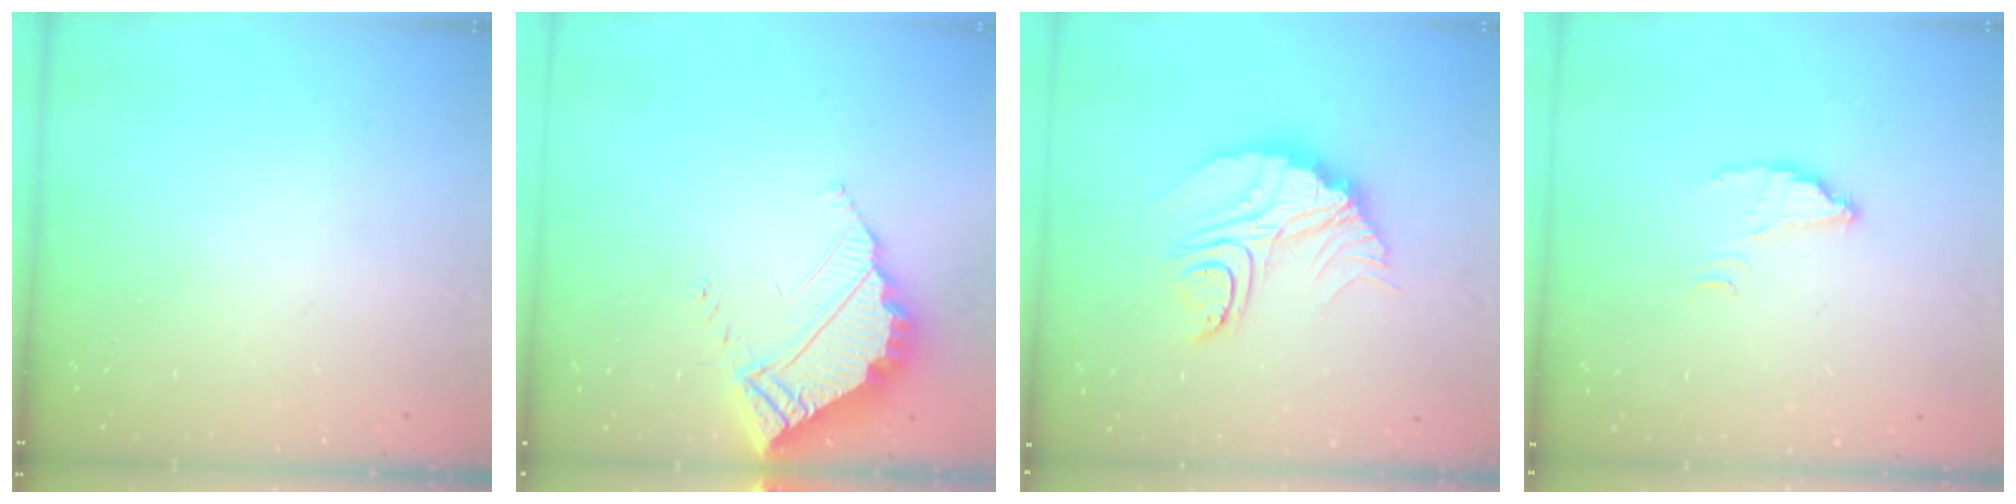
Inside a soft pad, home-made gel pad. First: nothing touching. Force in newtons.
{"total": 6.1, "press": 6.1, "slide": 0.3}
{"total": 12.9, "press": 12.9, "slide": 0.9}
{"total": 2.5, "press": 2.5, "slide": 0.0}